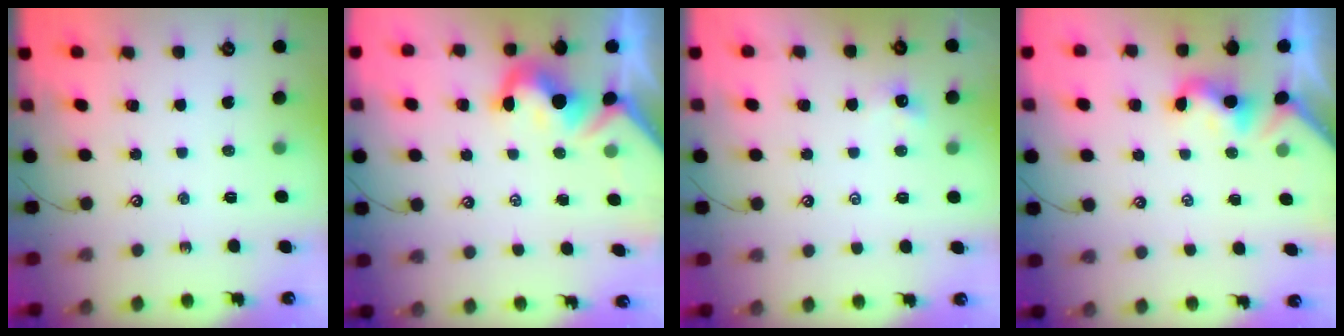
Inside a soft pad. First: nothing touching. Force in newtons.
{"total": 5.3, "press": 5.2, "slide": 0.8}
{"total": 1.2, "press": 1.1, "slide": 0.4}
{"total": 2.0, "press": 1.9, "slide": 0.5}